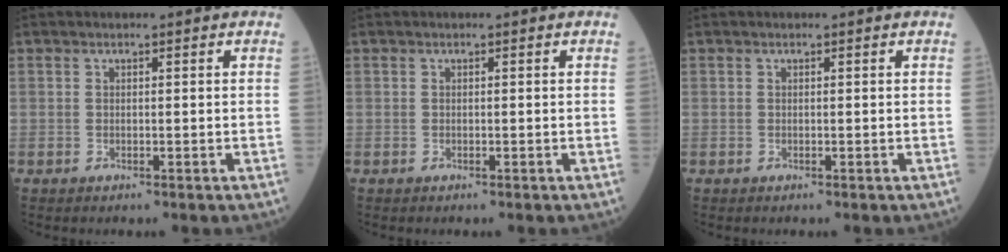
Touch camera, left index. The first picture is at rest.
{"total": 0.0}
{"total": 0.0}